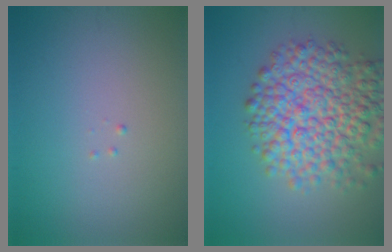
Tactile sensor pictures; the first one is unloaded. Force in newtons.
{"total": 9.2, "press": 9.2, "slide": 0.4}